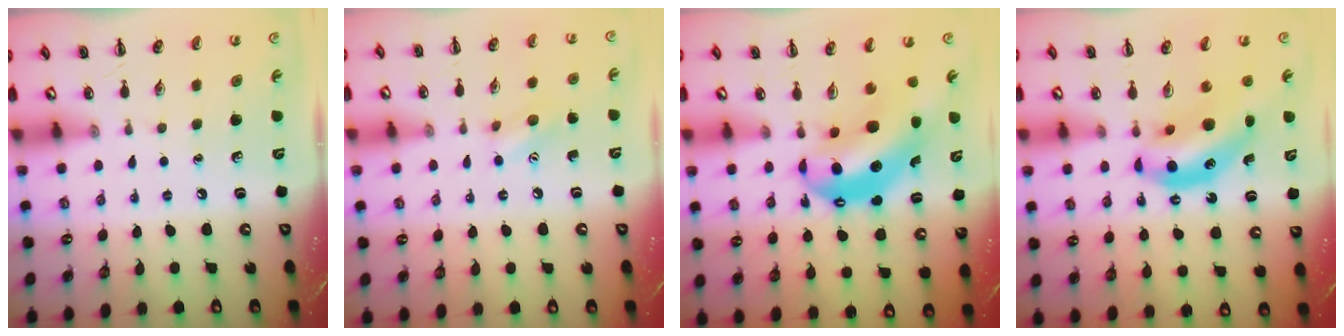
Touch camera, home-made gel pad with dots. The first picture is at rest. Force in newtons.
{"total": 8.1, "press": 8.0, "slide": 1.5}
{"total": 9.0, "press": 8.8, "slide": 2.1}
{"total": 11.5, "press": 11.2, "slide": 2.9}